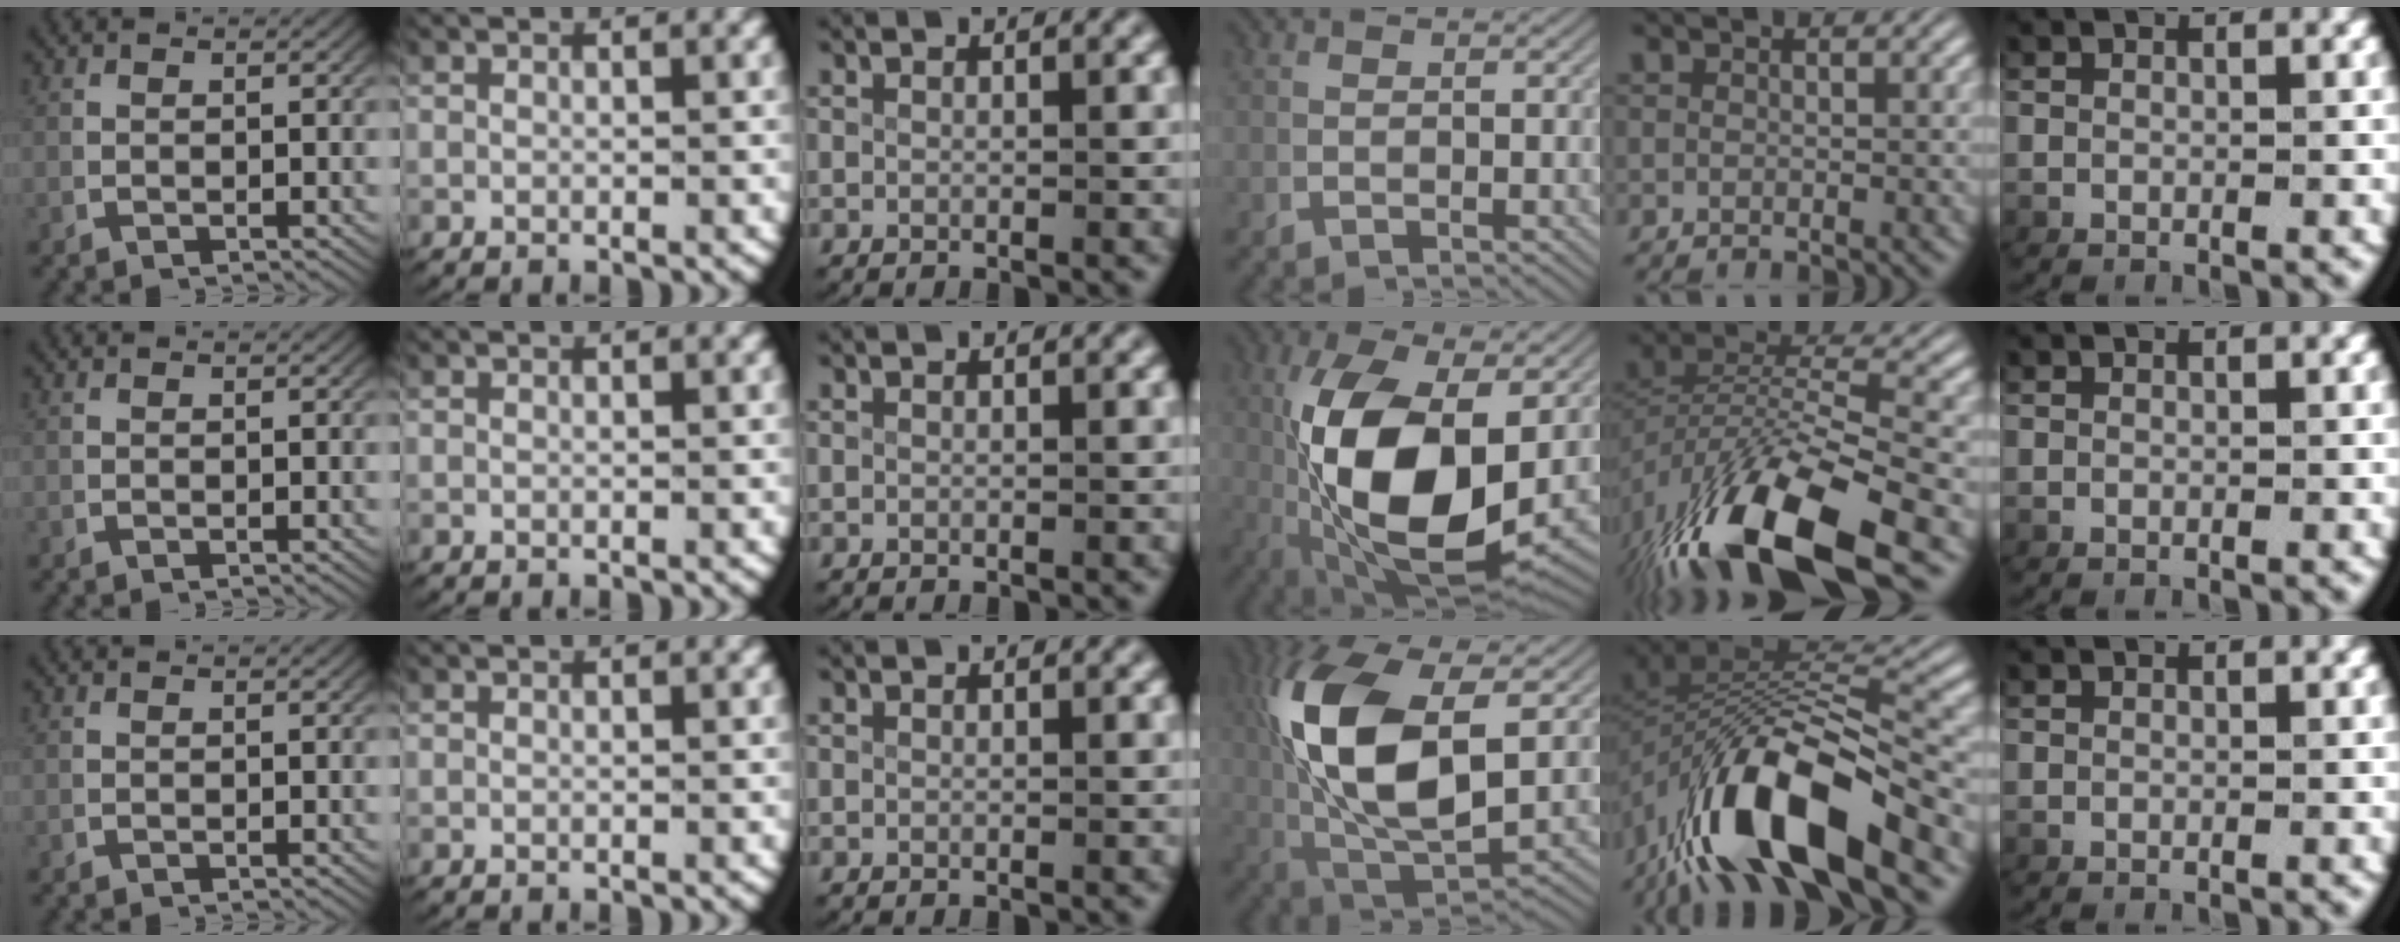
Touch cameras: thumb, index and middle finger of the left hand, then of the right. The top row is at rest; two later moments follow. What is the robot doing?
{"motion": "lift_and_place", "object": "scissors"}